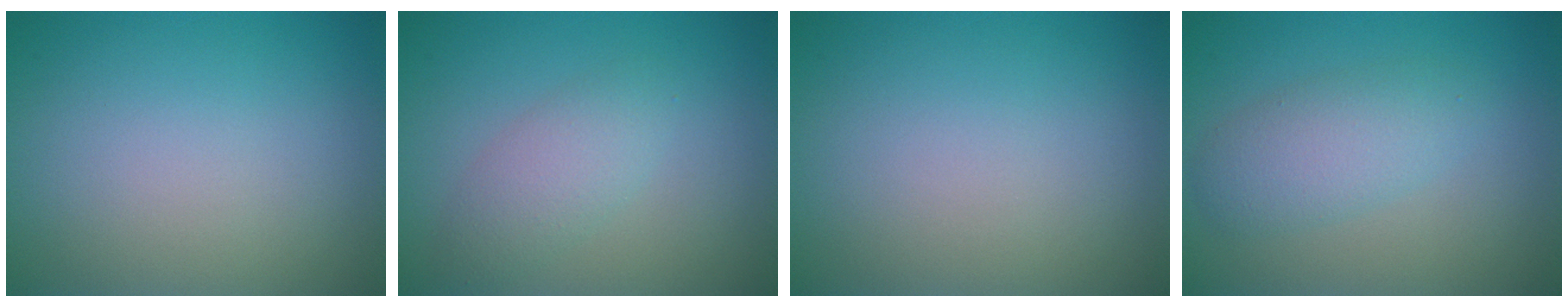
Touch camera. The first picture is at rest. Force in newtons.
{"total": 2.7, "press": 2.7, "slide": 0.1}
{"total": 0.0}
{"total": 3.4, "press": 3.4, "slide": 0.1}